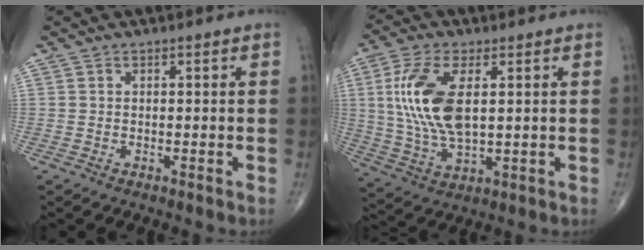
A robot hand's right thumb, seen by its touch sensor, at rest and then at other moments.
{"total": 14.1, "force": [2.5, 6.6, 12.2], "torque": [-0.259, -0.008, 0.054]}